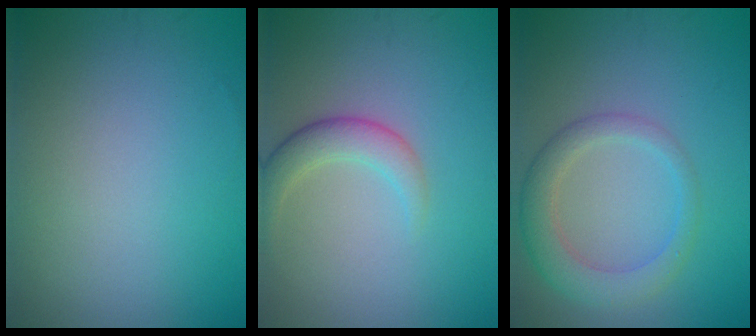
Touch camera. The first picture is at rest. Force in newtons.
{"total": 2.7, "press": 2.7, "slide": 0.2}
{"total": 3.6, "press": 3.6, "slide": 0.3}